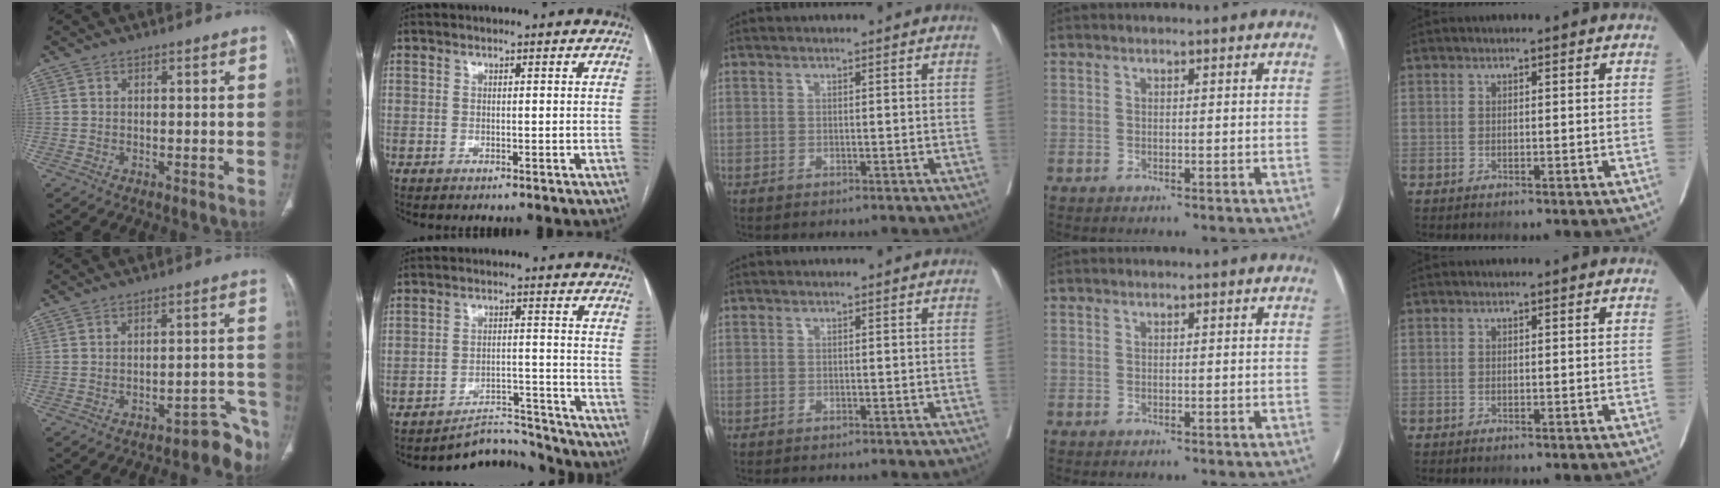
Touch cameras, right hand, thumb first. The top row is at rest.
{"thumb": {"total": 7.1, "force": [-6.2, 2.8, 2.0], "torque": [0.016, 0.083, -0.080]}, "index": {"total": 6.6, "force": [-6.5, 1.0, -1.1], "torque": [0.025, 0.035, -0.099]}}